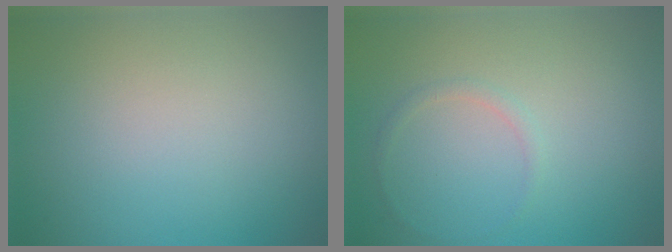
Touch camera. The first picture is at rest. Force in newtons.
{"total": 0.8, "press": 0.8, "slide": 0.1}